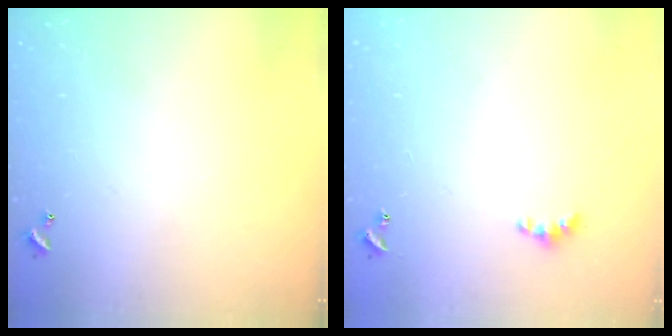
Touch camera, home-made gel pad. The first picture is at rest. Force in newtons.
{"total": 4.1, "press": 4.1, "slide": 0.4}